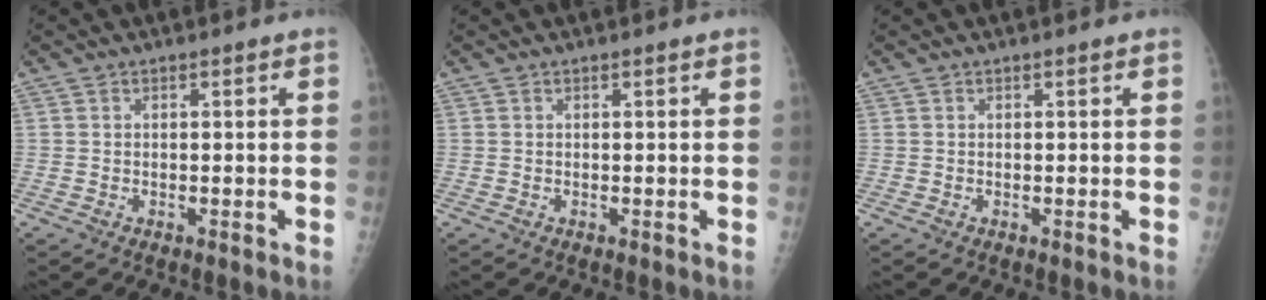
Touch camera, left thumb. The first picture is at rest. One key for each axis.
{"total": 0.0}
{"total": 0.0}